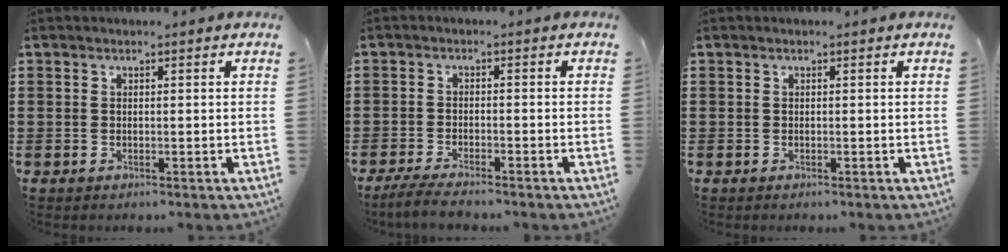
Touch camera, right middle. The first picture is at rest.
{"total": 3.1, "force": [-2.7, 0.2, 1.5], "torque": [-0.039, -0.006, -0.057]}
{"total": 0.0}